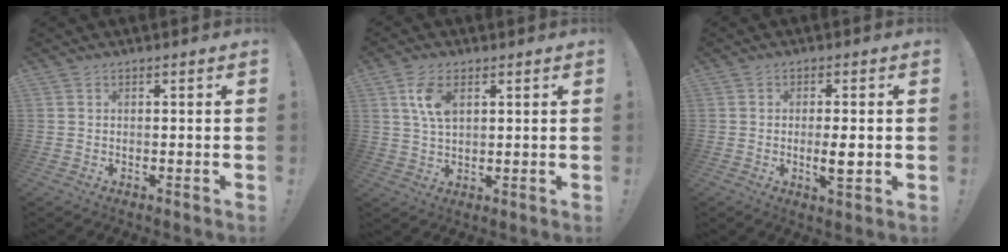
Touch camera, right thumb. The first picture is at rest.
{"total": 7.4, "force": [2.7, 3.9, 5.6], "torque": [-0.106, -0.003, 0.048]}
{"total": 5.4, "force": [-0.9, 1.1, 5.2], "torque": [-0.082, -0.009, -0.016]}